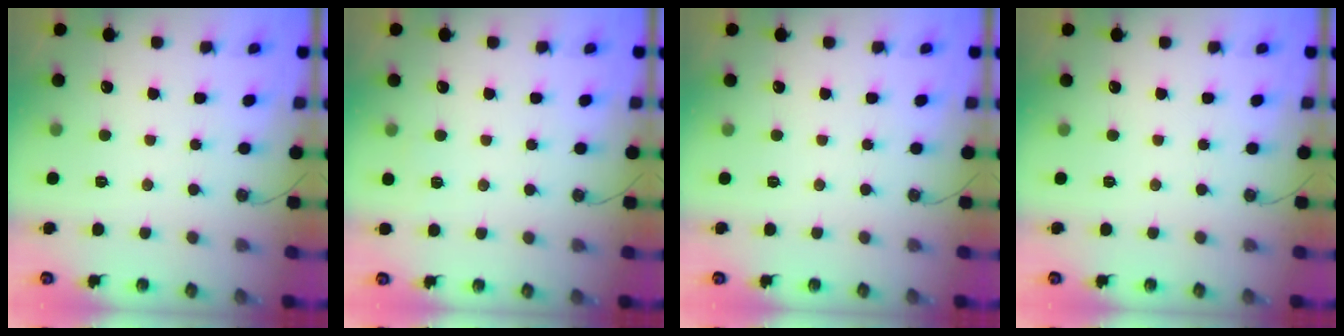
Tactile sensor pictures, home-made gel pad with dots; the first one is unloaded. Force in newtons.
{"total": 2.9, "press": 2.9, "slide": 0.2}
{"total": 0.0}
{"total": 0.0}